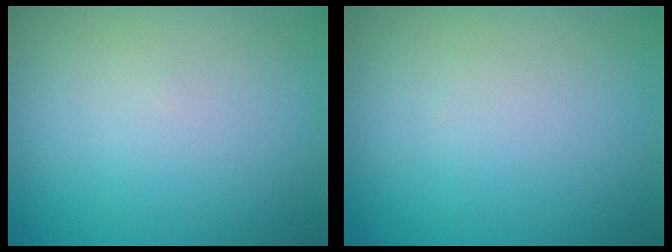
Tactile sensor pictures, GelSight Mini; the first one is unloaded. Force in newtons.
{"total": 0.0}